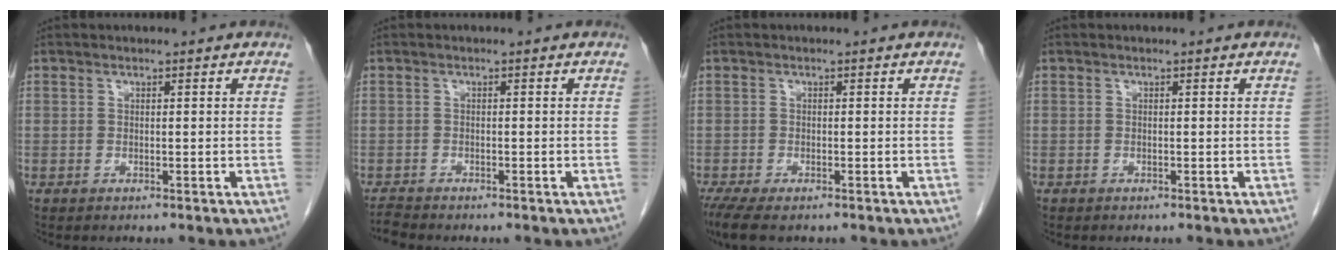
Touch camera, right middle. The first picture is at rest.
{"total": 1.6, "force": [-1.6, -0.2, 0.0], "torque": [-0.007, -0.011, -0.031]}
{"total": 5.6, "force": [-4.2, 1.7, 3.4], "torque": [-0.061, -0.016, -0.068]}
{"total": 0.0}